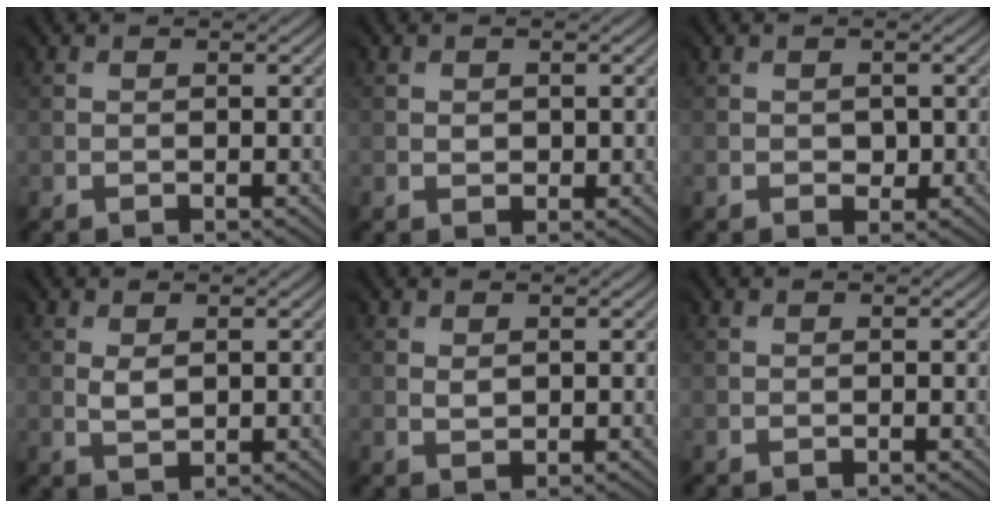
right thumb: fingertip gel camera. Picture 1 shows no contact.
{"total": 0.9, "force": [0.5, 0.7, -0.1], "torque": [0.000, -0.003, 0.012]}
{"total": 1.0, "force": [-0.2, 0.9, 0.2], "torque": [-0.001, -0.002, 0.000]}
{"total": 1.3, "force": [0.8, 0.8, 0.6], "torque": [-0.019, -0.002, 0.018]}
{"total": 1.0, "force": [0.9, 0.5, 0.0], "torque": [-0.005, -0.001, 0.017]}
{"total": 0.0}